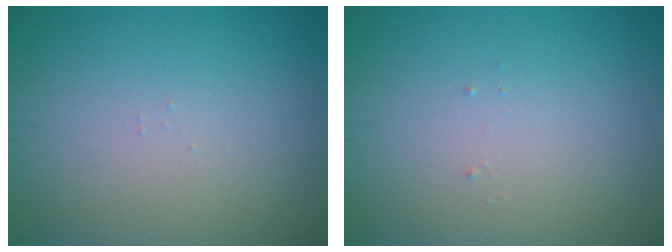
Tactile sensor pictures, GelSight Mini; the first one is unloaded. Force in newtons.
{"total": 0.0}